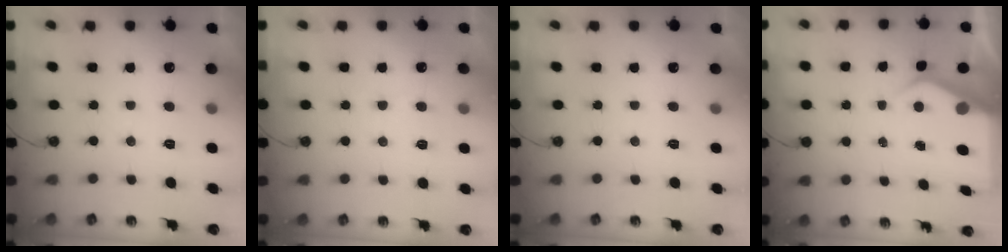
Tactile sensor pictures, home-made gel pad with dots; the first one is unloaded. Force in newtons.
{"total": 3.6, "press": 3.6, "slide": 0.5}
{"total": 0.0}
{"total": 4.7, "press": 4.7, "slide": 0.4}